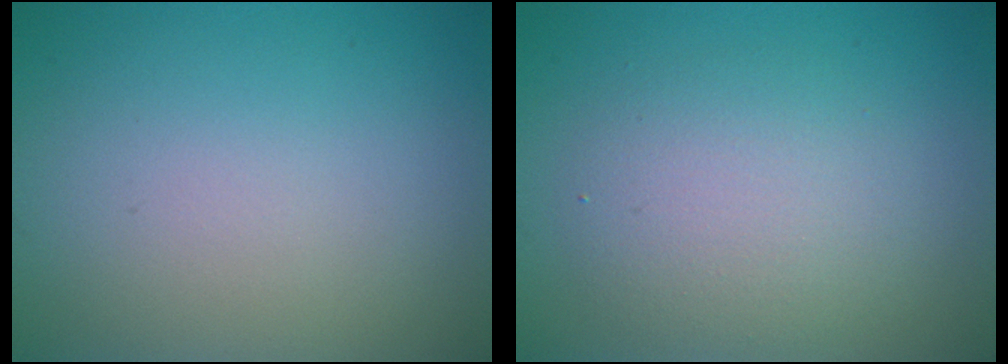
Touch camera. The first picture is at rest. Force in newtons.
{"total": 3.8, "press": 3.8, "slide": 0.1}